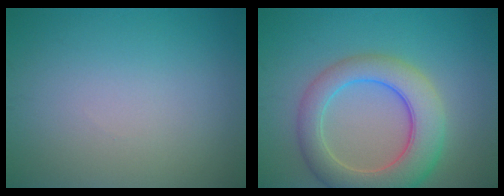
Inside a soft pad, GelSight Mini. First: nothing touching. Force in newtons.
{"total": 7.3, "press": 7.3, "slide": 0.5}